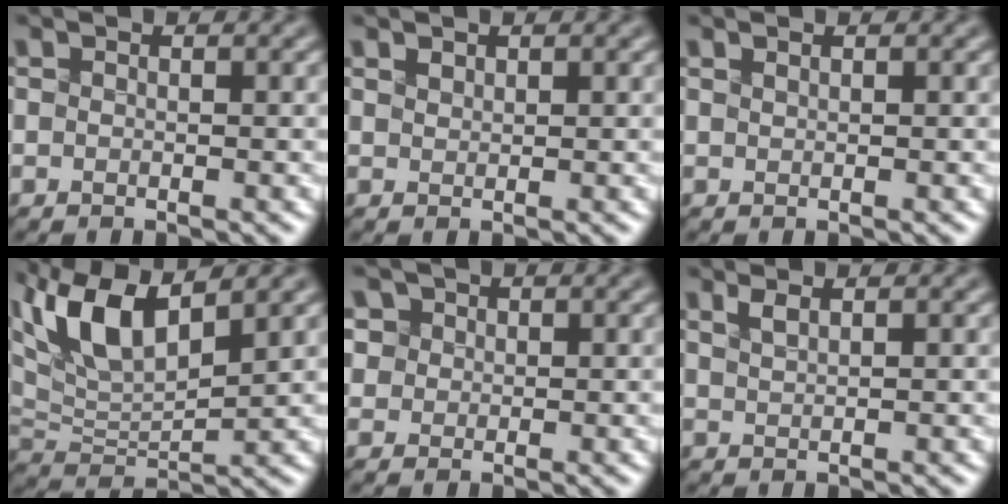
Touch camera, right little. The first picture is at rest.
{"total": 1.8, "force": [1.3, 0.9, 0.8], "torque": [-0.031, 0.009, 0.028]}
{"total": 0.0}
{"total": 7.8, "force": [4.5, 2.7, 5.7], "torque": [-0.128, 0.015, 0.092]}
{"total": 4.5, "force": [2.3, 3.5, 1.7], "torque": [-0.037, 0.016, 0.035]}
{"total": 0.6, "force": [0.5, -0.2, 0.3], "torque": [-0.014, 0.003, 0.020]}